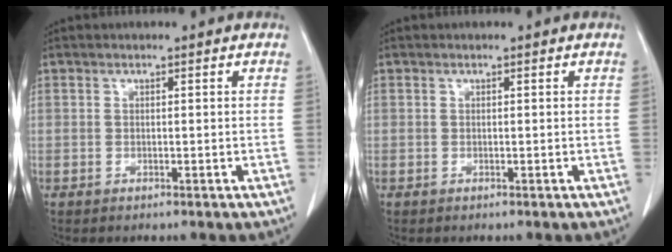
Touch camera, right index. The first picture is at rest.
{"total": 0.0}